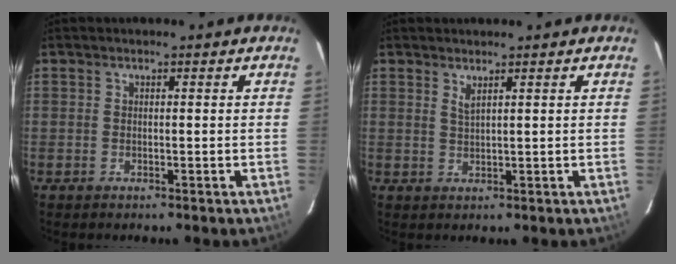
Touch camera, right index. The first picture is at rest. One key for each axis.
{"total": 1.5, "fx": 1.1, "fy": 0.0, "fz": 1.0, "tx": -0.021, "ty": -0.002, "tz": 0.019}